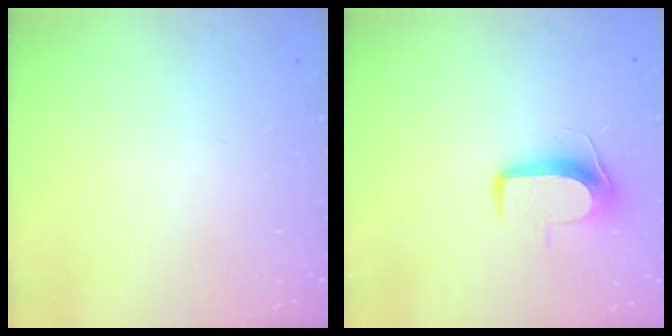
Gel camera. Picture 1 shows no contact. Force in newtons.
{"total": 8.8, "press": 8.7, "slide": 0.6}